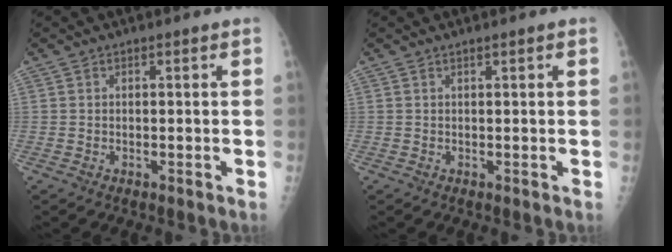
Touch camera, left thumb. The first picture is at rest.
{"total": 0.9, "force": [0.4, 0.1, 0.7], "torque": [-0.010, 0.001, 0.006]}